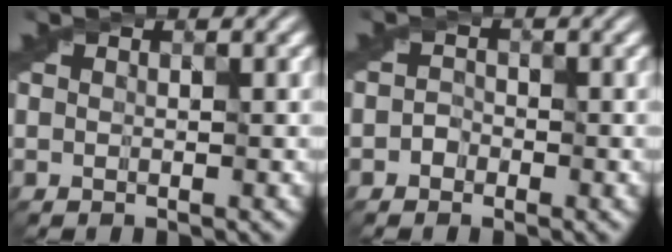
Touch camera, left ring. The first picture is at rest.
{"total": 1.0, "force": [-0.6, 0.8, 0.1], "torque": [0.000, 0.005, -0.014]}